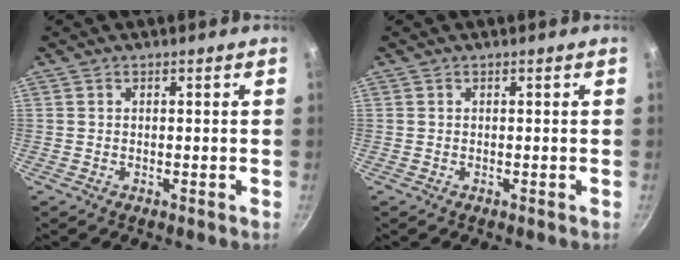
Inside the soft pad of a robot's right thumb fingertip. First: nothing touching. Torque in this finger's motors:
{"motor_torque": [0.00, 0.00, 0.06, -0.05, 0.00]}